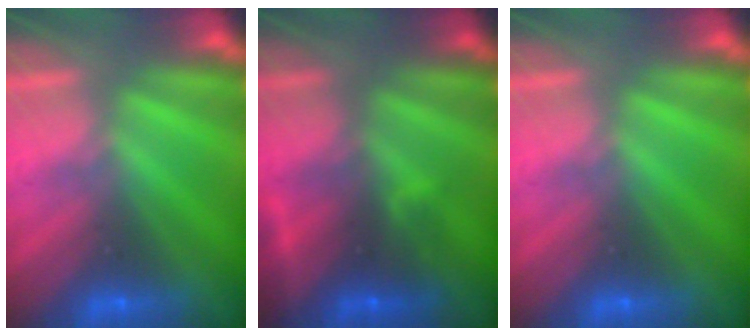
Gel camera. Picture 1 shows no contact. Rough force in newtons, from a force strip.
{"total": 2.6}
{"total": 0.0}